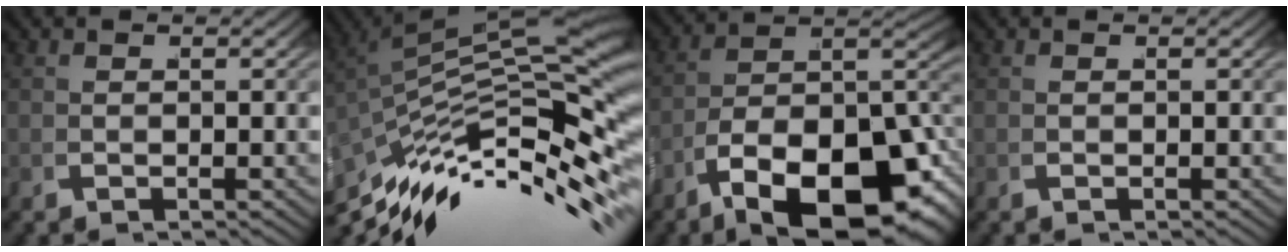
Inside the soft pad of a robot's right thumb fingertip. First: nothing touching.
{"total": 12.8, "force": [-3.2, 5.6, 11.1], "torque": [-0.161, 0.002, -0.037]}
{"total": 17.7, "force": [-4.3, 10.4, 13.6], "torque": [-0.237, -0.078, -0.028]}
{"total": 0.0}